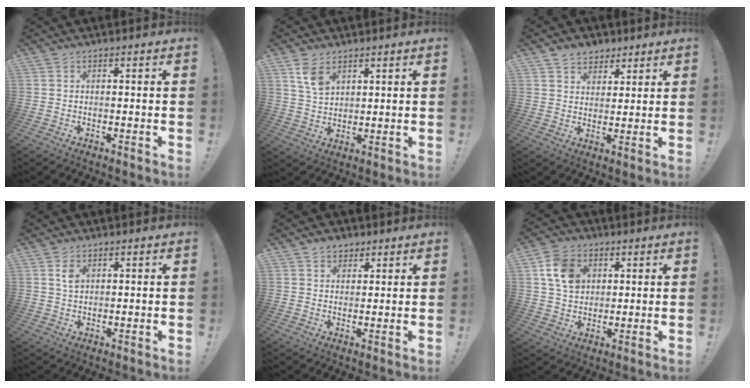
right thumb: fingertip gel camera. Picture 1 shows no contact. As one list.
[{"total": 6.7, "force": [3.9, 3.9, 3.9], "torque": [-0.057, -0.020, 0.071]}, {"total": 6.1, "force": [4.2, 4.4, 0.6], "torque": [-0.009, -0.025, 0.081]}, {"total": 3.2, "force": [1.4, 2.0, 2.2], "torque": [-0.025, -0.008, 0.021]}, {"total": 4.0, "force": [2.7, 2.9, 0.8], "torque": [-0.007, -0.010, 0.048]}, {"total": 11.2, "force": [3.9, 8.7, 5.8], "torque": [-0.089, 0.002, 0.080]}]